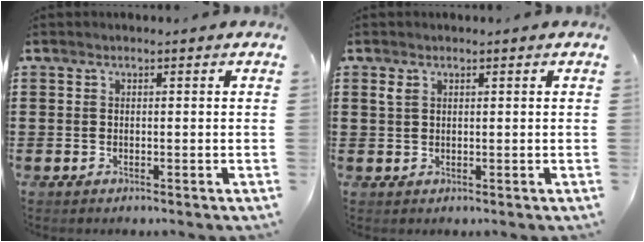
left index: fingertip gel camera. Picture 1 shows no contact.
{"total": 1.3, "force": [0.6, 0.8, 0.9], "torque": [-0.021, 0.004, 0.012]}